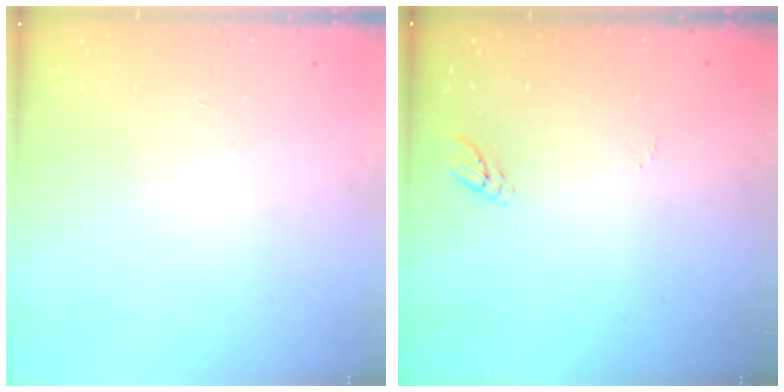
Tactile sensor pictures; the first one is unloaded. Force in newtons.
{"total": 5.9, "press": 5.8, "slide": 0.5}